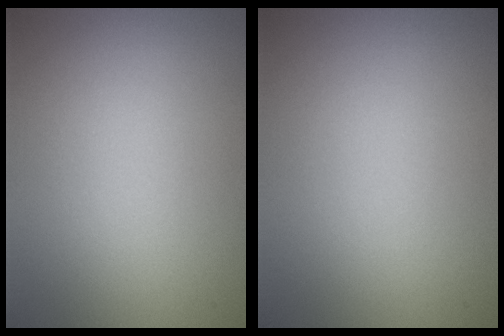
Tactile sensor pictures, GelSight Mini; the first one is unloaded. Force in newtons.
{"total": 0.0}